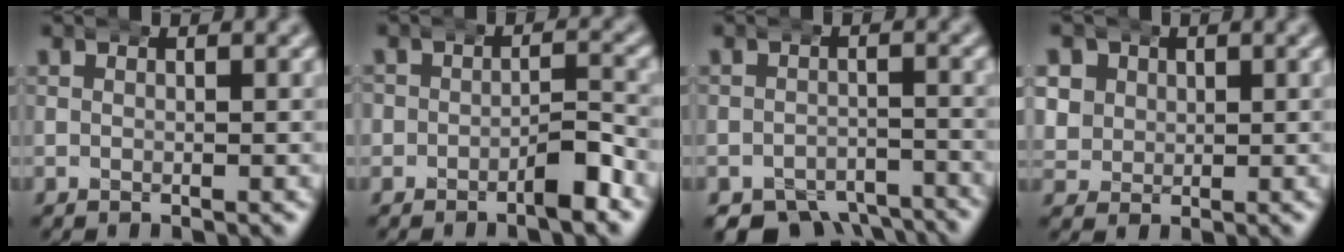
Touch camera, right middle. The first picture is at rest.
{"total": 2.7, "force": [-1.4, 1.6, 1.7], "torque": [-0.035, 0.002, -0.028]}
{"total": 8.2, "force": [-6.7, 4.2, 2.3], "torque": [-0.035, -0.028, -0.102]}
{"total": 4.8, "force": [0.8, 4.4, 1.7], "torque": [-0.058, -0.013, 0.017]}